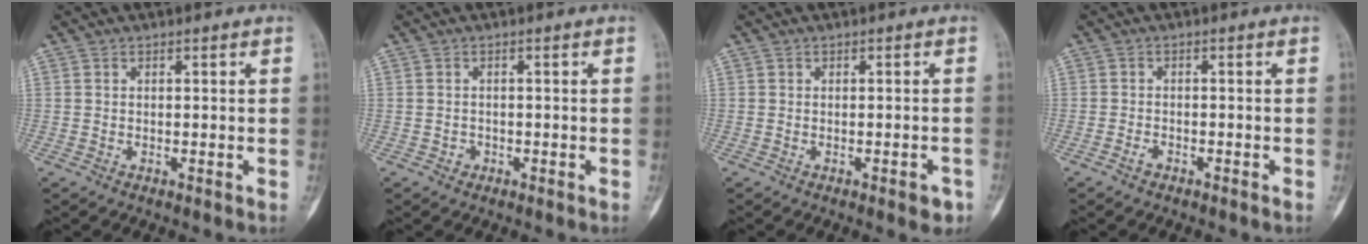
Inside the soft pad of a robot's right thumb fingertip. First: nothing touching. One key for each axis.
{"total": 1.1, "fx": -0.5, "fy": 1.0, "fz": 0.2, "tx": 0.004, "ty": 0.005, "tz": -0.011}
{"total": 2.3, "fx": -1.3, "fy": 1.0, "fz": 1.7, "tx": -0.011, "ty": 0.007, "tz": -0.016}
{"total": 1.3, "fx": -1.0, "fy": 0.6, "fz": 0.5, "tx": -0.014, "ty": 0.005, "tz": -0.021}